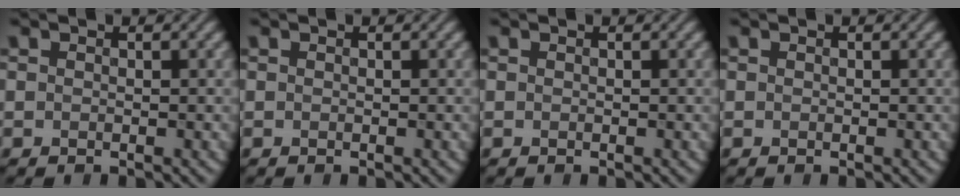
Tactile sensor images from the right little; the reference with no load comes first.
{"total": 0.0}
{"total": 0.0}
{"total": 0.0}